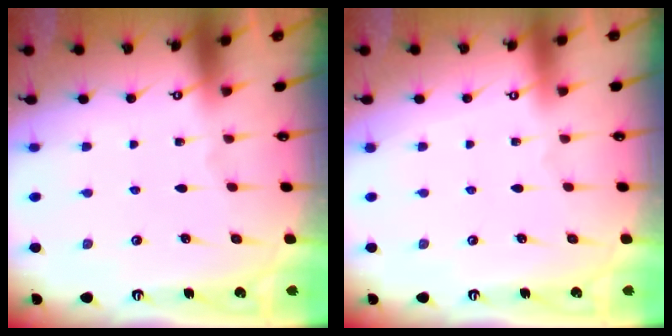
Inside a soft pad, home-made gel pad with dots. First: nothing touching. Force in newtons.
{"total": 3.9, "press": 3.9, "slide": 0.1}